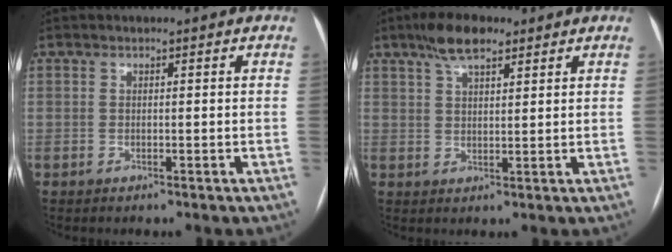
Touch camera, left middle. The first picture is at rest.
{"total": 6.1, "force": [4.3, 1.9, 4.0], "torque": [-0.080, 0.014, 0.077]}